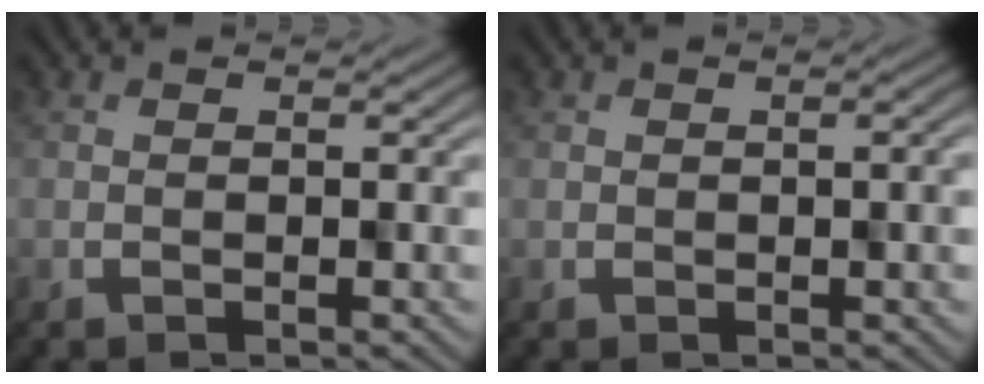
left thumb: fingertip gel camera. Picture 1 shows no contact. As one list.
[{"total": 0.7, "force": [-0.2, 0.3, 0.6], "torque": [-0.007, 0.000, 0.000]}]